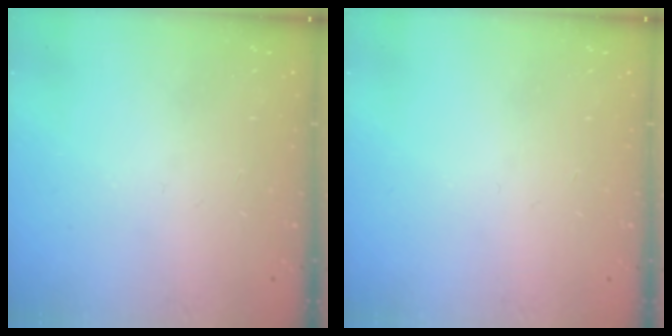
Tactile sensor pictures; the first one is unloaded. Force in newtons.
{"total": 0.0}